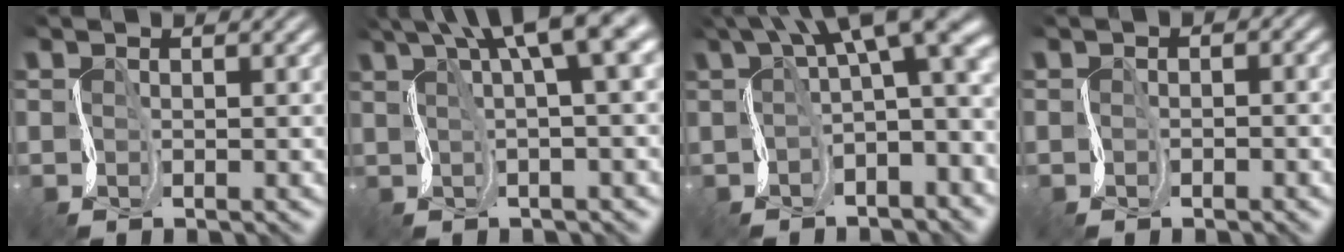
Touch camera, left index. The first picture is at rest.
{"total": 9.3, "force": [4.5, 2.3, 7.8], "torque": [-0.093, 0.027, 0.071]}
{"total": 10.7, "force": [2.6, 3.9, 9.6], "torque": [-0.143, 0.018, 0.043]}
{"total": 1.1, "force": [-0.5, 0.7, 0.7], "torque": [-0.006, 0.001, -0.012]}